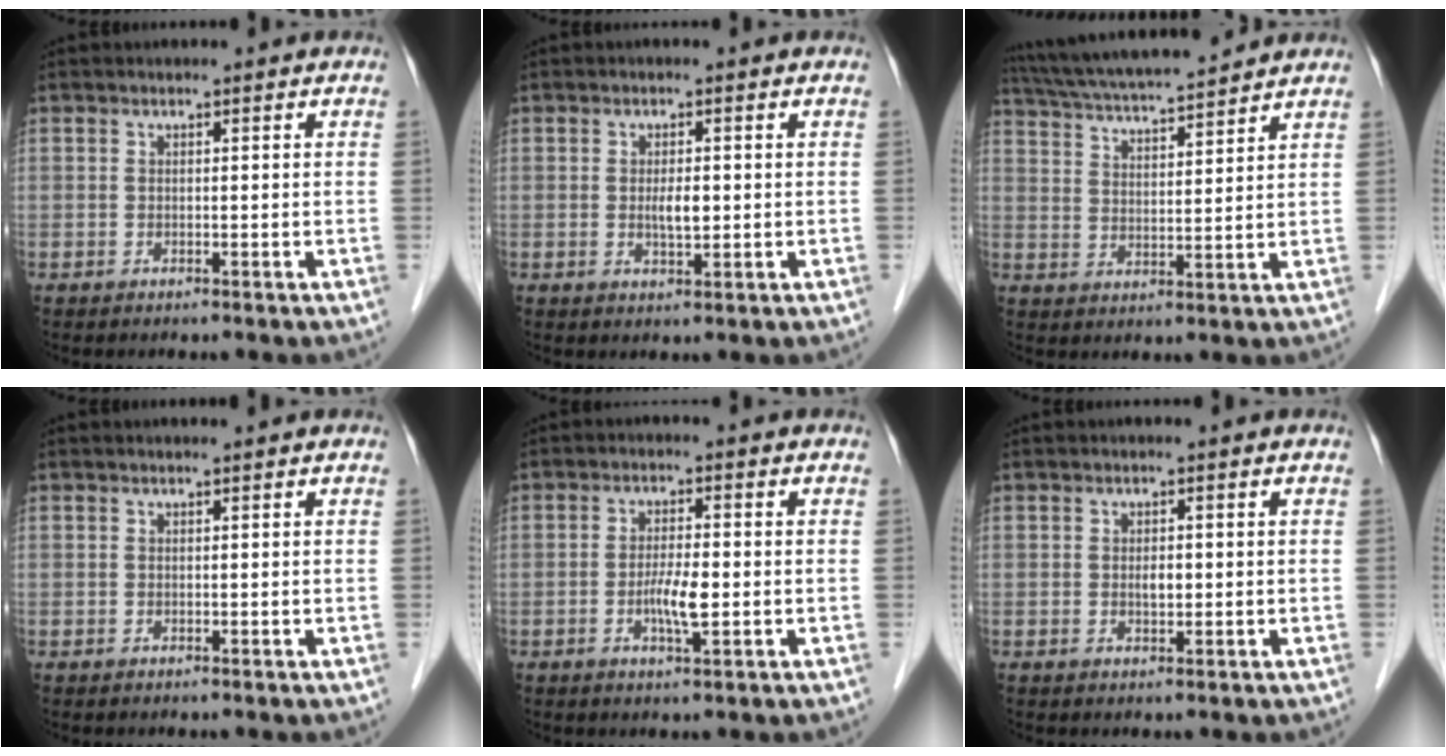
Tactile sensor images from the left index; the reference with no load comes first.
{"total": 2.5, "force": [-0.2, 0.8, 2.4], "torque": [-0.045, -0.006, -0.001]}
{"total": 14.3, "force": [12.9, 0.7, 6.0], "torque": [-0.116, 0.021, 0.212]}
{"total": 0.6, "force": [0.5, -0.1, 0.3], "torque": [-0.006, 0.002, 0.009]}
{"total": 4.1, "force": [-1.1, 0.7, 3.9], "torque": [-0.076, -0.007, -0.020]}
{"total": 1.3, "force": [-0.1, 0.6, 1.1], "torque": [-0.020, -0.005, -0.001]}